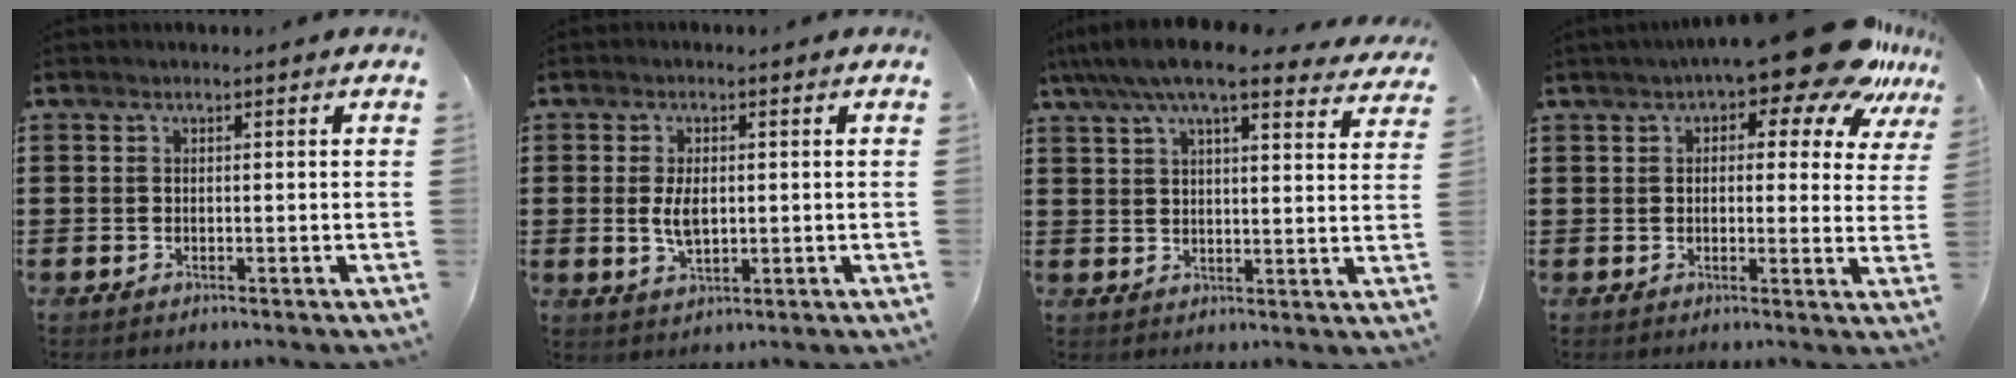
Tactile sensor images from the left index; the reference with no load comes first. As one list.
[{"total": 4.5, "force": [0.1, 2.4, 3.9], "torque": [-0.076, 0.000, -0.002]}, {"total": 8.2, "force": [7.0, 1.2, 4.2], "torque": [-0.103, -0.020, 0.126]}, {"total": 11.6, "force": [8.7, 2.6, 7.3], "torque": [-0.100, -0.045, 0.145]}]